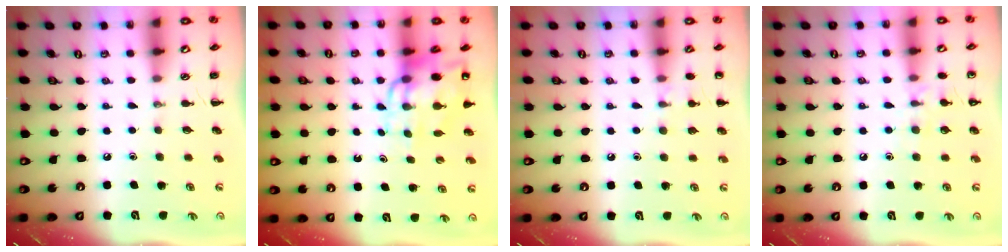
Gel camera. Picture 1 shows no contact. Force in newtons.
{"total": 11.3, "press": 10.8, "slide": 3.4}
{"total": 6.4, "press": 6.0, "slide": 2.1}
{"total": 8.3, "press": 8.0, "slide": 1.9}